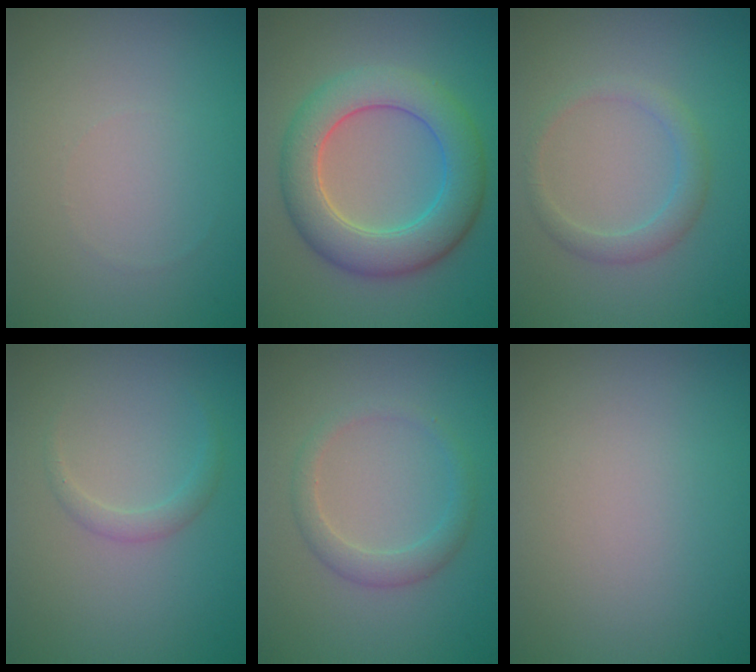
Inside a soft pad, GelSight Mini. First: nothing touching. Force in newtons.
{"total": 6.9, "press": 6.9, "slide": 0.0}
{"total": 2.0, "press": 2.0, "slide": 0.1}
{"total": 1.2, "press": 1.2, "slide": 0.0}
{"total": 2.2, "press": 2.2, "slide": 0.1}
{"total": 0.0}